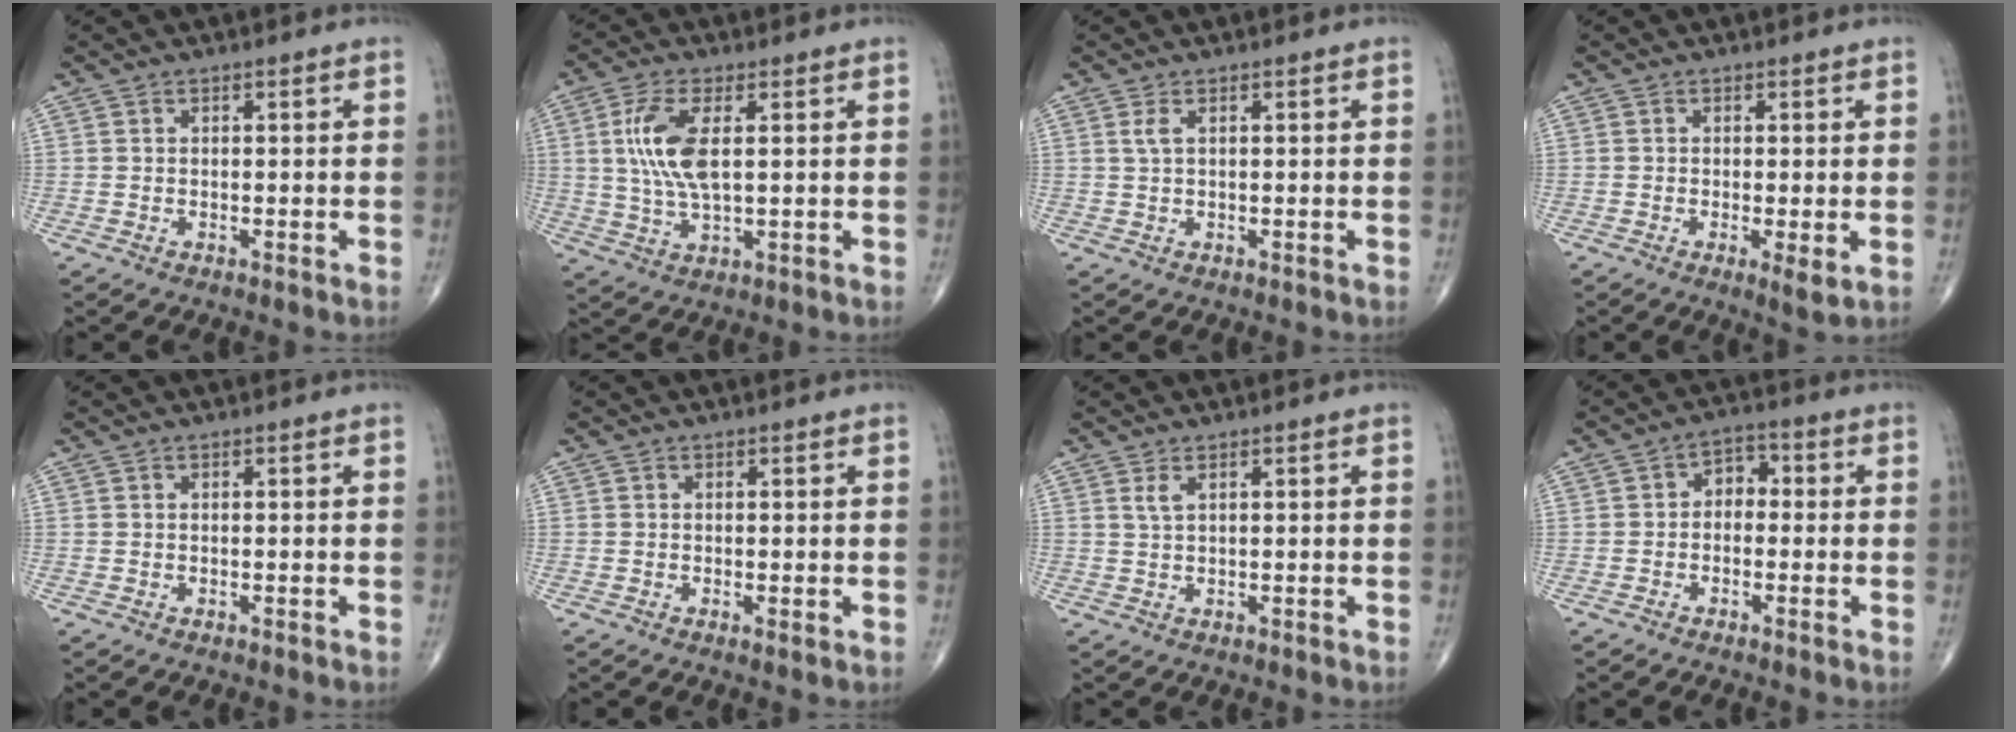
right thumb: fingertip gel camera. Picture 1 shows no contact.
{"total": 9.5, "force": [1.8, 3.7, 8.5], "torque": [-0.192, -0.005, 0.039]}
{"total": 1.4, "force": [0.5, 0.4, 1.2], "torque": [-0.034, 0.006, 0.013]}
{"total": 3.0, "force": [-0.4, 0.6, 2.9], "torque": [-0.053, -0.013, -0.009]}
{"total": 0.0}
{"total": 0.6, "force": [0.0, 0.1, 0.6], "torque": [-0.013, -0.004, -0.001]}
{"total": 1.4, "force": [0.8, 0.4, 1.2], "torque": [-0.027, 0.001, 0.020]}
{"total": 4.0, "force": [-0.5, 3.0, 2.6], "torque": [-0.017, 0.022, -0.024]}